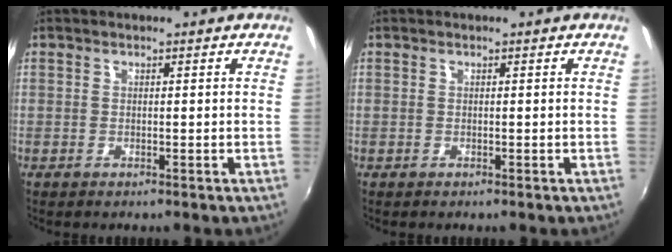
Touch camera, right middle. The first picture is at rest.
{"total": 0.0}